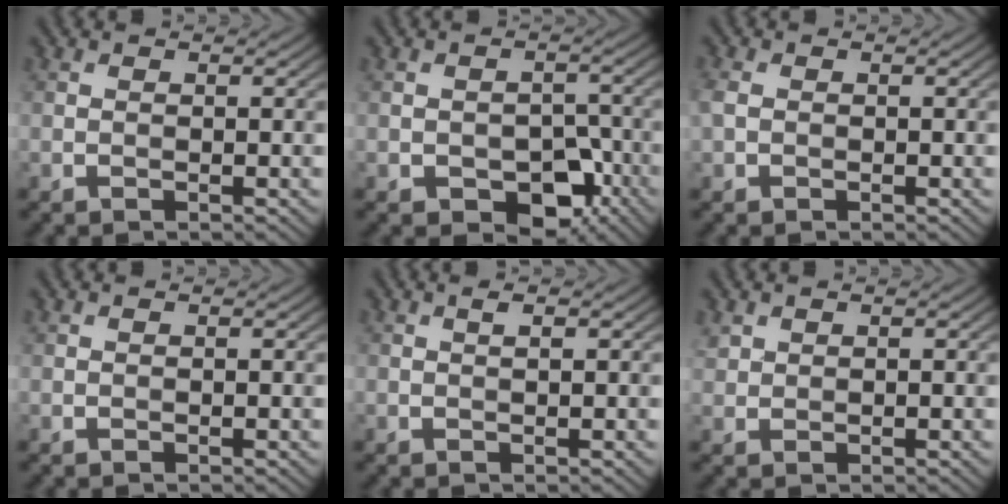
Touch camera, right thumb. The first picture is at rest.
{"total": 6.5, "force": [-3.0, 4.3, 3.9], "torque": [-0.056, -0.011, -0.042]}
{"total": 2.0, "force": [-0.2, 1.5, 1.3], "torque": [-0.042, 0.002, -0.007]}
{"total": 0.0}
{"total": 1.0, "force": [0.4, 0.1, 0.9], "torque": [-0.017, 0.004, 0.007]}
{"total": 1.2, "force": [0.8, 0.8, 0.3], "torque": [-0.008, 0.000, 0.020]}